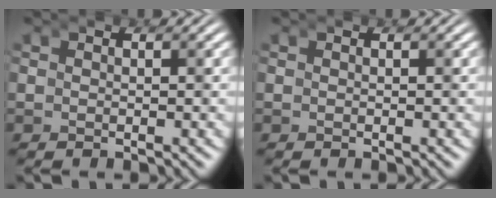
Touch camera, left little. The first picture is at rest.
{"total": 0.0}